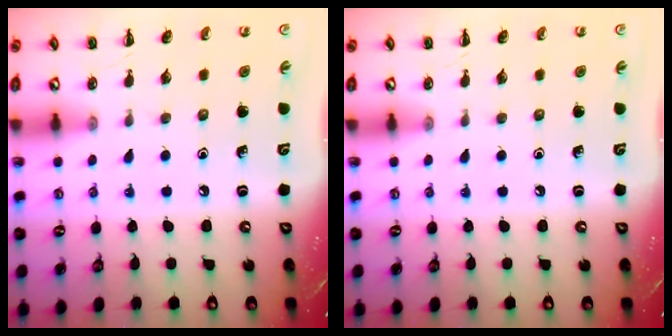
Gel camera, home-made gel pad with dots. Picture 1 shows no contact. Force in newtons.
{"total": 0.0}